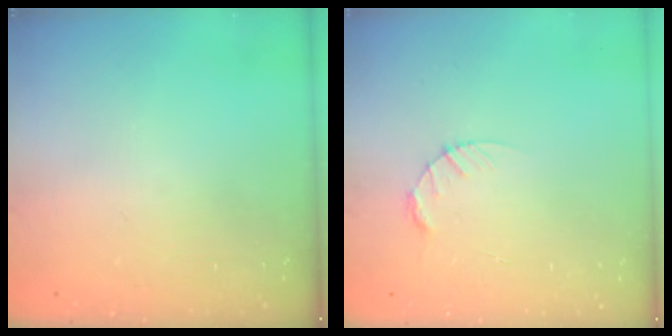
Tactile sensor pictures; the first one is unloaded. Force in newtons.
{"total": 3.7, "press": 3.6, "slide": 0.4}